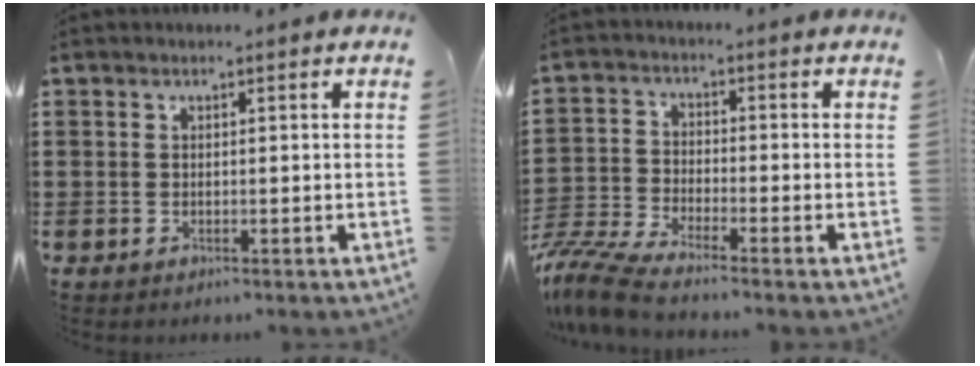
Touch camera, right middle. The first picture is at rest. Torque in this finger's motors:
{"motor_torque": [1.40, -0.73, 0.22, 0.06]}